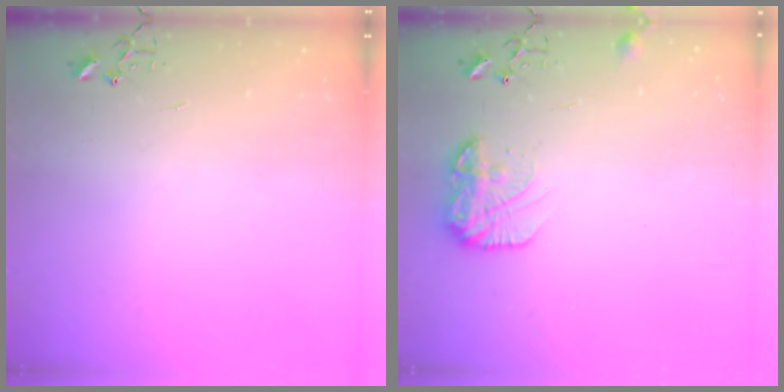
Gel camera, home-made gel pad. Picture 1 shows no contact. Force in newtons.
{"total": 11.5, "press": 11.4, "slide": 0.6}